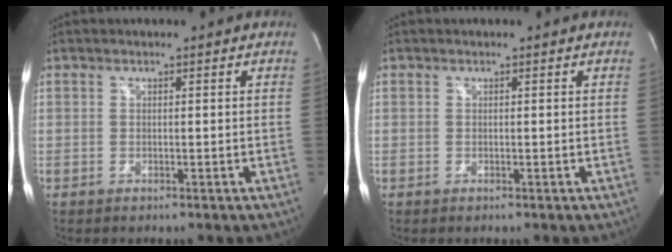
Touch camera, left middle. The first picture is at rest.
{"total": 0.0}